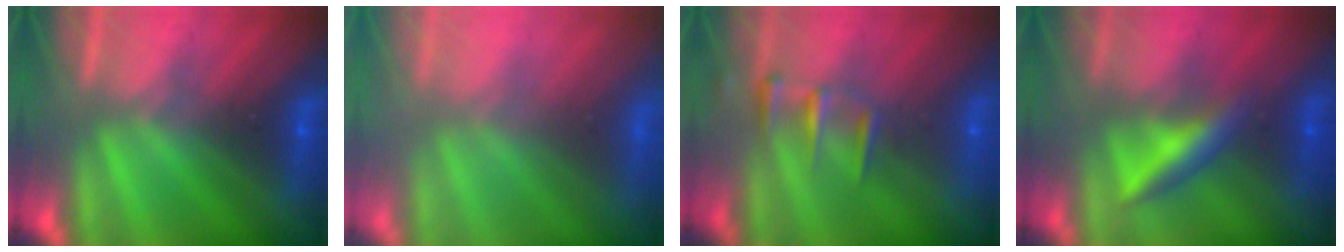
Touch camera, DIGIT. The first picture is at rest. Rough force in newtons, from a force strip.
{"total": 7.5}
{"total": 2.4}
{"total": 2.4}